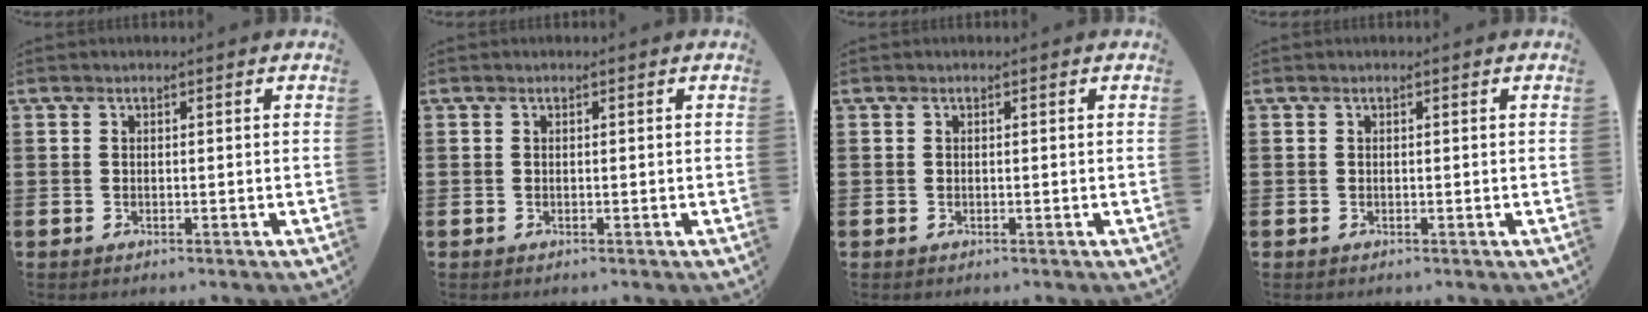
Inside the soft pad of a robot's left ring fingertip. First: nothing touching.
{"total": 0.0}
{"total": 0.0}
{"total": 0.0}